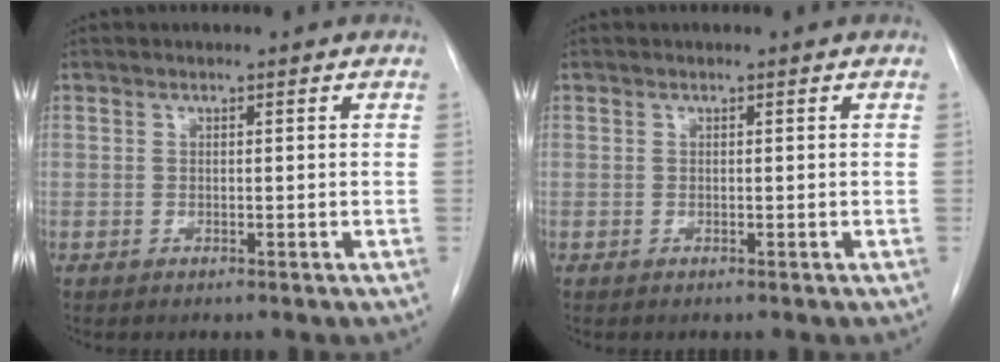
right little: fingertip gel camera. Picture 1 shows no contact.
{"total": 0.0}